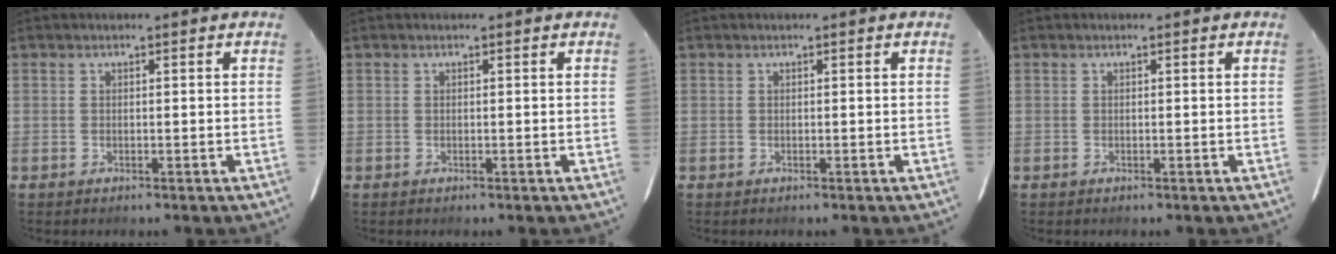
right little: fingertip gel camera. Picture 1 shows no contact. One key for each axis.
{"total": 0.0}
{"total": 0.0}
{"total": 0.0}